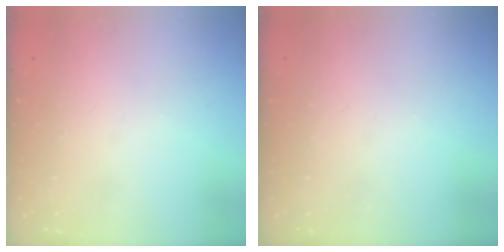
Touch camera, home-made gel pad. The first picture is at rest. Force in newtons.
{"total": 0.0}